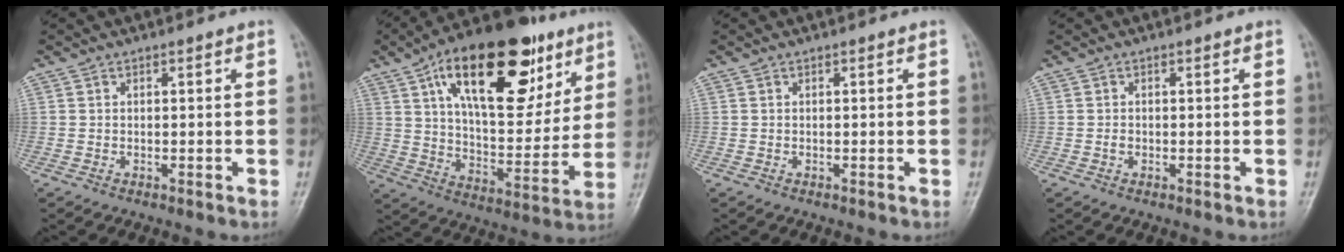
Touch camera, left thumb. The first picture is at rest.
{"total": 27.7, "force": [13.4, 13.1, 20.4], "torque": [-0.281, -0.021, 0.215]}
{"total": 0.0}
{"total": 0.8, "force": [-0.1, 0.7, 0.4], "torque": [-0.005, 0.001, -0.003]}